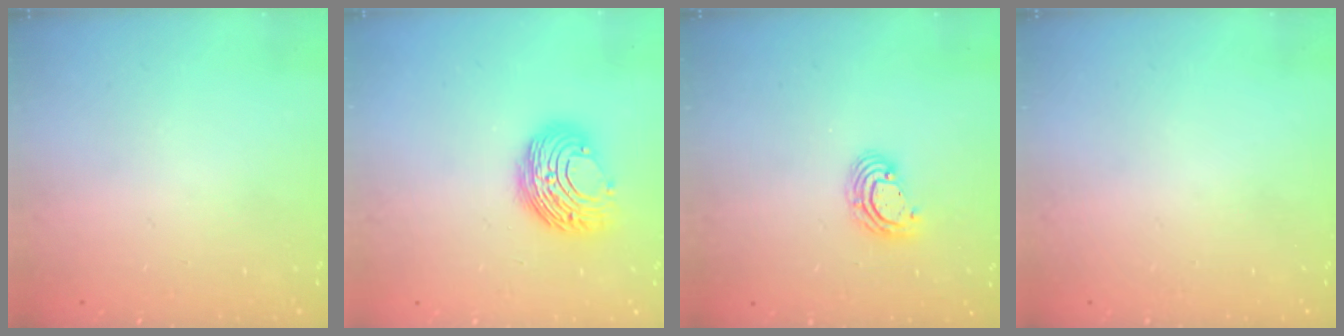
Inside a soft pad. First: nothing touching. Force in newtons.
{"total": 11.0, "press": 11.0, "slide": 0.4}
{"total": 6.0, "press": 6.0, "slide": 0.8}
{"total": 0.0}